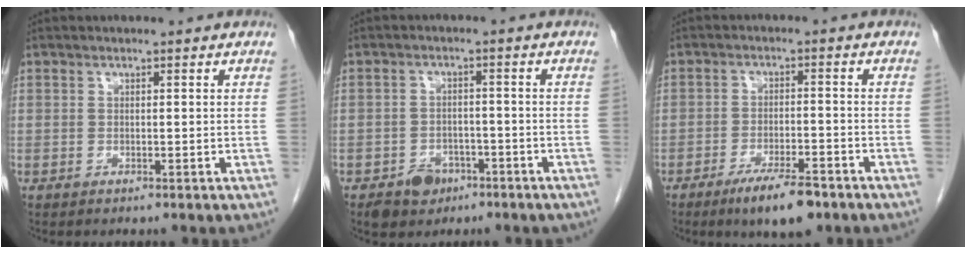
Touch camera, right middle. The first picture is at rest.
{"total": 4.9, "force": [-2.9, 3.5, 1.7], "torque": [-0.025, 0.006, -0.036]}
{"total": 7.7, "force": [-5.3, 1.6, 5.3], "torque": [-0.094, -0.011, -0.084]}